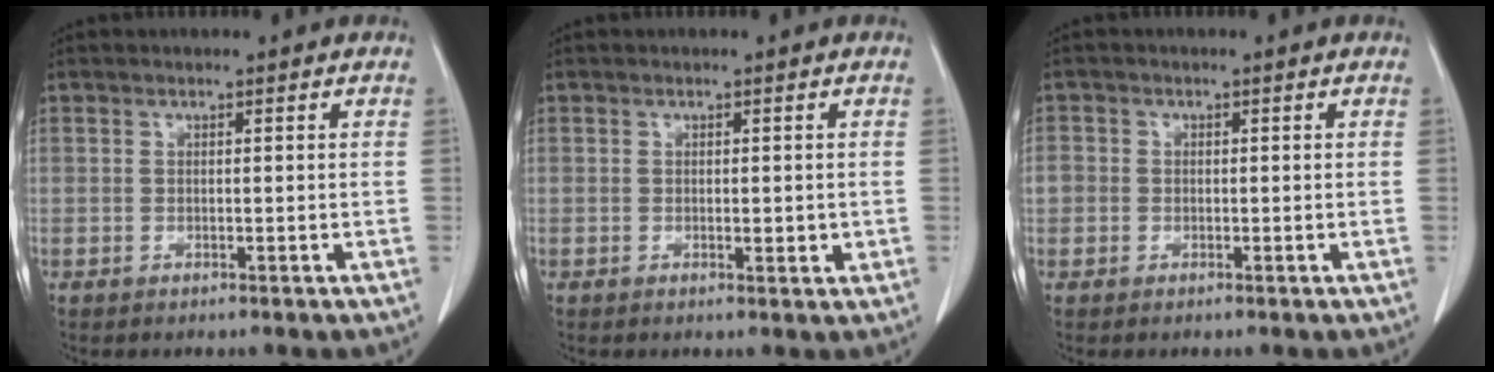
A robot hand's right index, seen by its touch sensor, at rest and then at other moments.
{"total": 1.4, "force": [-0.1, 0.6, 1.3], "torque": [-0.020, -0.002, 0.002]}
{"total": 2.6, "force": [-0.4, 2.4, 0.8], "torque": [-0.018, 0.008, -0.008]}